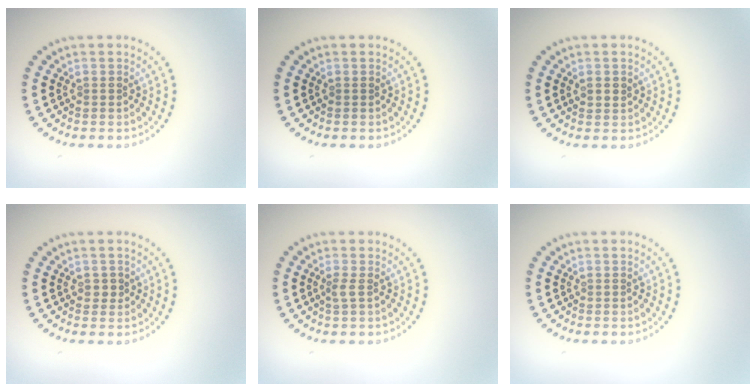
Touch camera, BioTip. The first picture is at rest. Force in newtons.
{"total": 0.0}
{"total": 1.0, "press": 0.9, "slide": 0.4}
{"total": 0.8, "press": 0.8, "slide": 0.3}
{"total": 0.9, "press": 0.7, "slide": 0.7}
{"total": 0.0}